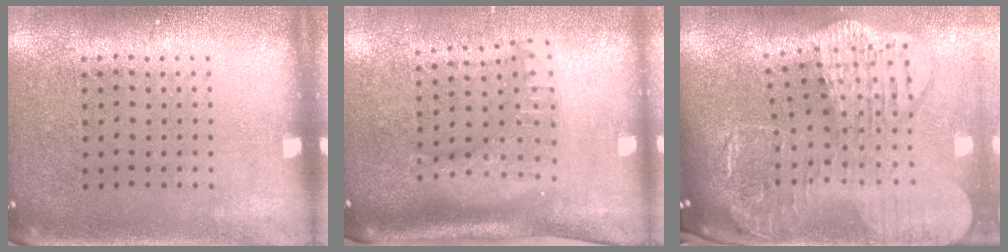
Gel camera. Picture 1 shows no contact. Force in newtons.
{"total": 2.0, "press": 1.6, "slide": 1.3}
{"total": 4.0, "press": 3.1, "slide": 2.6}